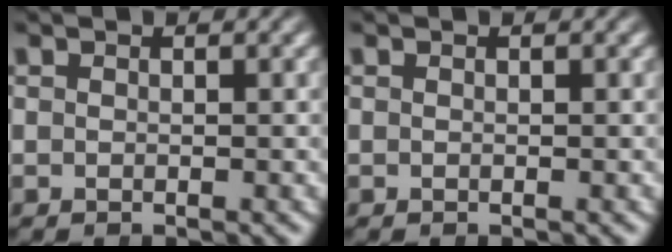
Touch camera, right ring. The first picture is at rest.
{"total": 0.0}